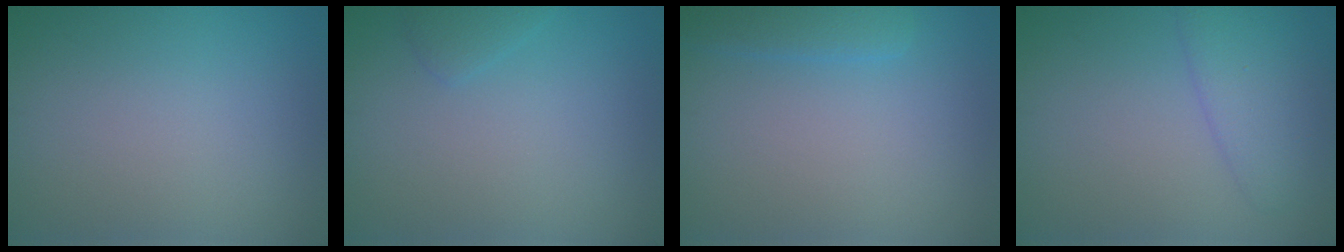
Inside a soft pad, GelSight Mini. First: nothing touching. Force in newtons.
{"total": 1.0, "press": 1.0, "slide": 0.1}
{"total": 2.2, "press": 2.2, "slide": 0.1}
{"total": 3.3, "press": 3.3, "slide": 0.2}